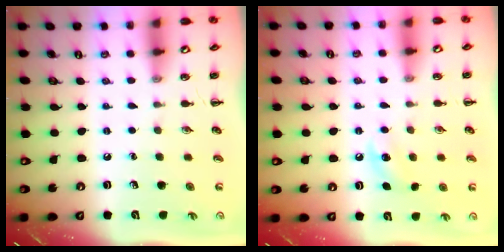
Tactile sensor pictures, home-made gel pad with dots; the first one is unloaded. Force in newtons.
{"total": 7.3, "press": 7.1, "slide": 1.8}